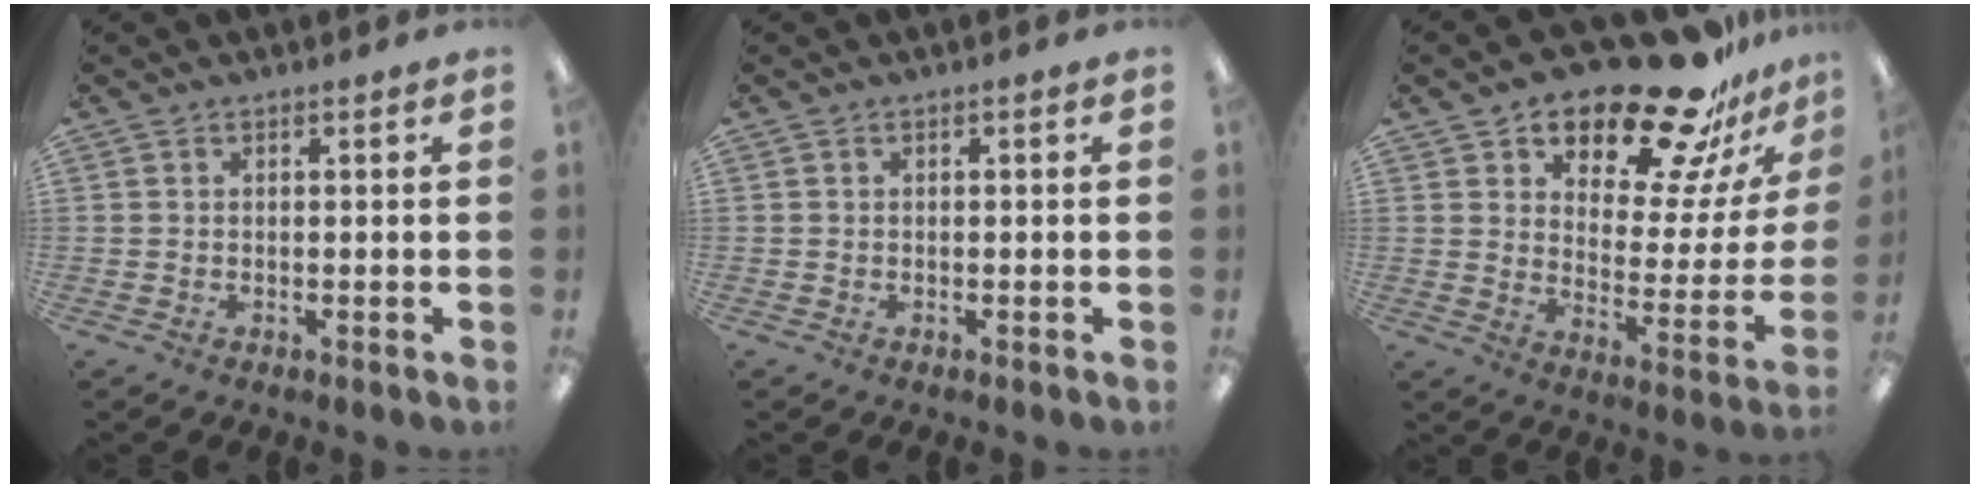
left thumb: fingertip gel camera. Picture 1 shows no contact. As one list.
[{"total": 0.0}, {"total": 22.0, "force": [18.7, 6.5, 9.7], "torque": [-0.145, -0.138, 0.312]}]